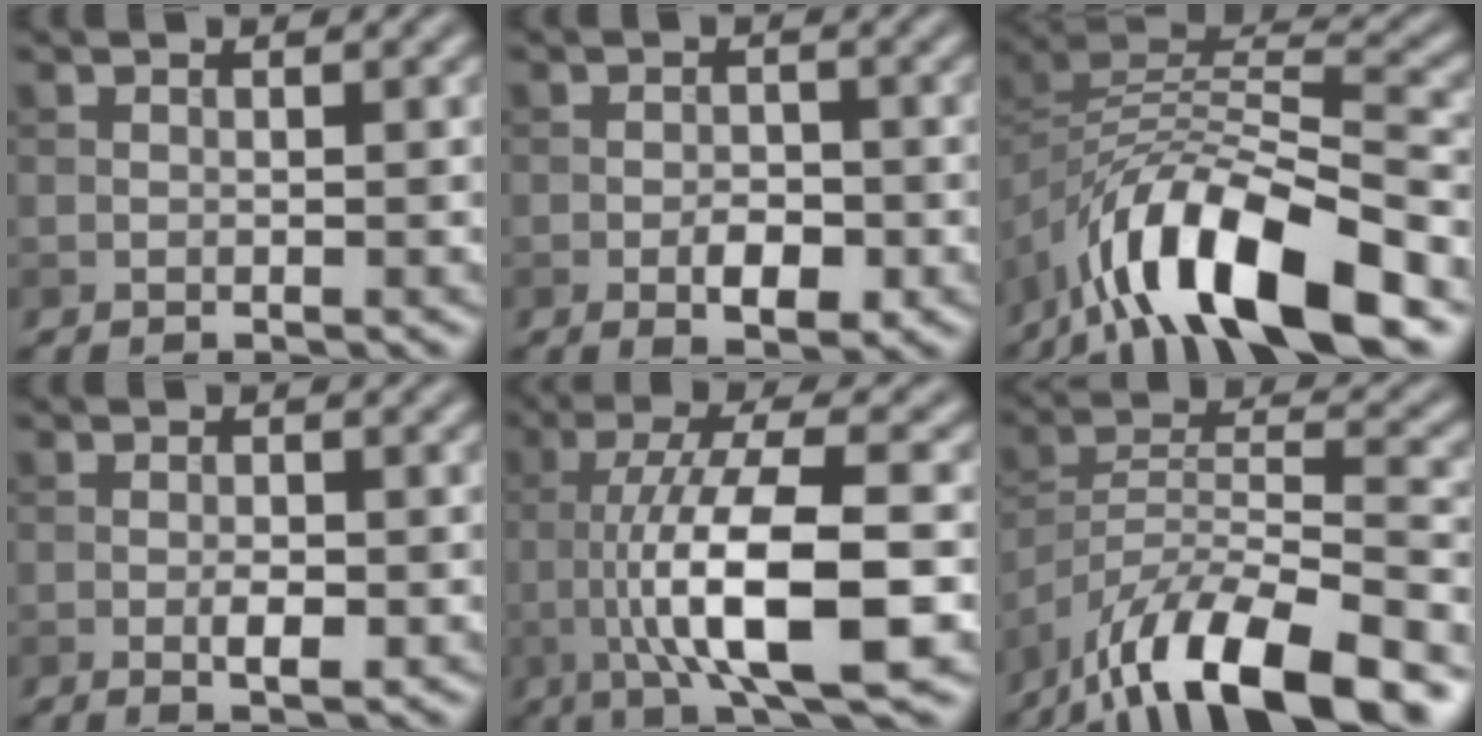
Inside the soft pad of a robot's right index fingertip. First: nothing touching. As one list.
[{"total": 3.1, "force": [-1.1, 1.6, 2.4], "torque": [-0.036, -0.001, -0.018]}, {"total": 12.5, "force": [-7.8, 4.3, 8.8], "torque": [-0.152, 0.006, -0.153]}, {"total": 1.9, "force": [-0.6, 0.8, 1.7], "torque": [-0.027, -0.001, -0.009]}, {"total": 10.8, "force": [-2.1, 2.7, 10.2], "torque": [-0.168, 0.008, -0.036]}, {"total": 12.8, "force": [-9.6, 3.5, 7.8], "torque": [-0.129, 0.010, -0.173]}]